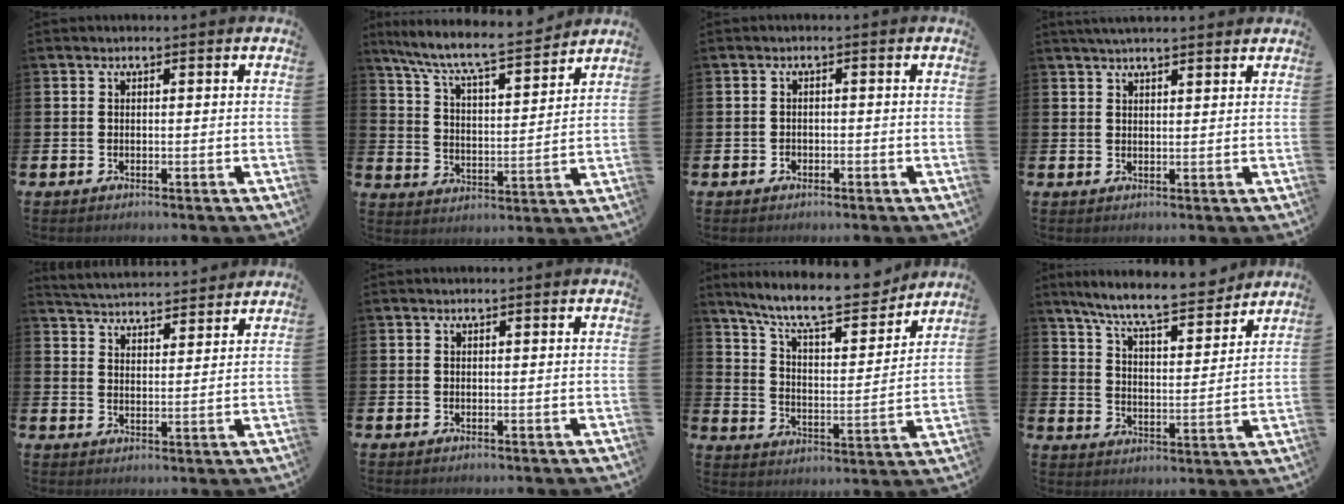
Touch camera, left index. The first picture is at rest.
{"total": 8.6, "force": [8.0, 0.8, 3.1], "torque": [-0.095, -0.058, 0.135]}
{"total": 1.0, "force": [-0.5, 0.8, 0.3], "torque": [-0.003, 0.000, -0.013]}
{"total": 2.9, "force": [2.8, 0.2, 0.8], "torque": [-0.017, -0.007, 0.049]}
{"total": 4.8, "force": [4.8, 0.5, -0.1], "torque": [-0.009, -0.035, 0.085]}
{"total": 0.0}
{"total": 11.3, "force": [10.1, 2.2, 4.5], "torque": [-0.112, -0.067, 0.173]}
{"total": 9.2, "force": [8.4, 0.9, 3.6], "torque": [-0.091, -0.054, 0.146]}